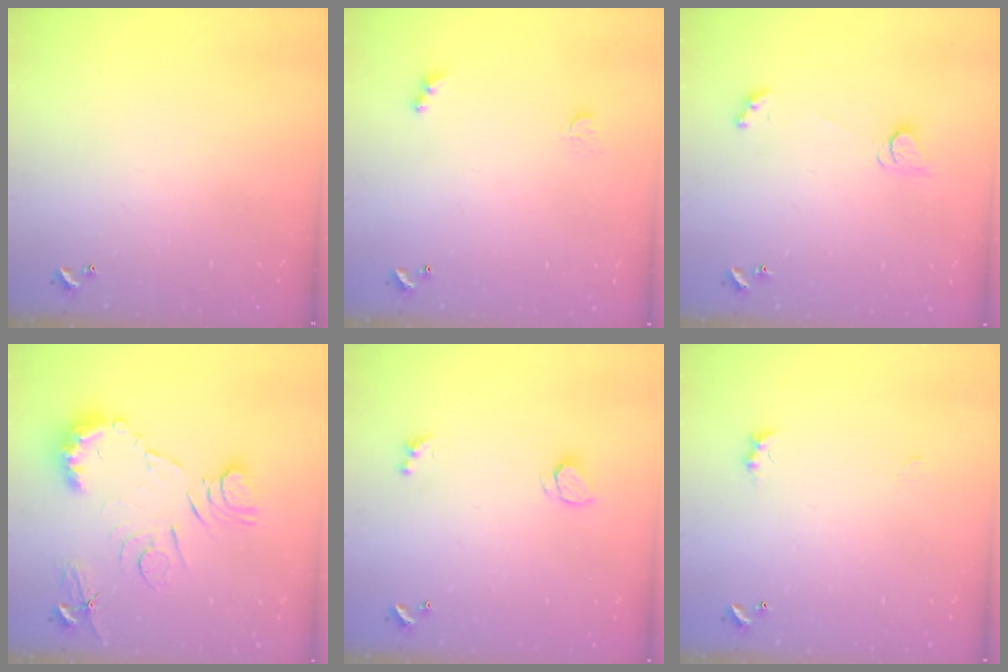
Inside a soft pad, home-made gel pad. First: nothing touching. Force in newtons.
{"total": 2.9, "press": 2.8, "slide": 0.7}
{"total": 2.5, "press": 2.4, "slide": 0.3}
{"total": 11.6, "press": 11.6, "slide": 0.5}
{"total": 2.4, "press": 2.3, "slide": 0.6}
{"total": 1.4, "press": 1.3, "slide": 0.5}